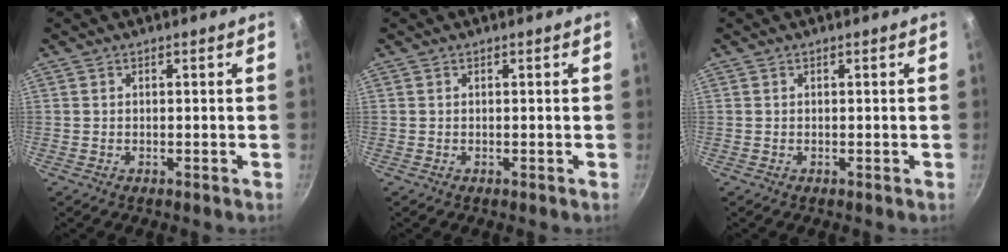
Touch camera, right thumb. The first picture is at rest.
{"total": 0.0}
{"total": 0.0}